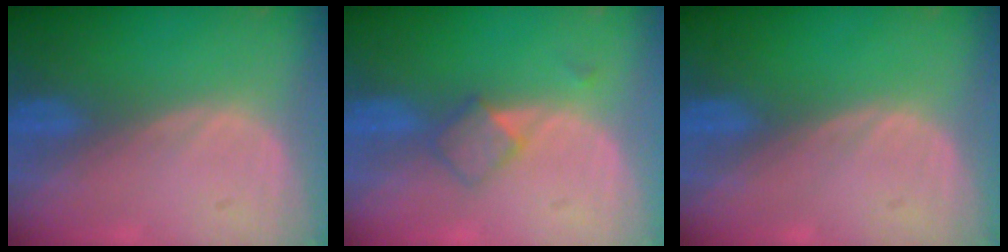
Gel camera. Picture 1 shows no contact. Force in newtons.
{"total": 3.1, "press": 3.1, "slide": 0.2}
{"total": 0.0}